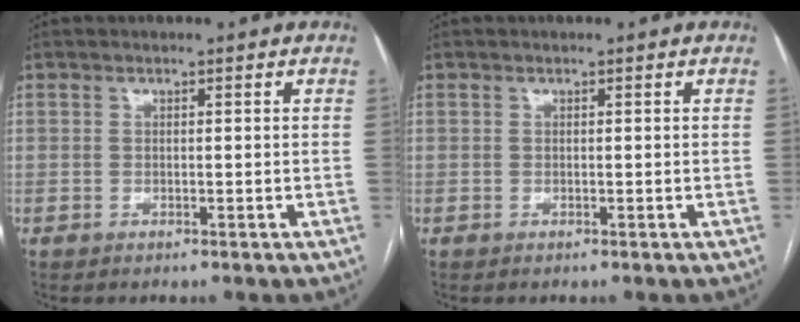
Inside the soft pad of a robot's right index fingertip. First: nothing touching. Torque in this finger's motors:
{"motor_torque": [0.00, 0.00, 0.00, 0.00]}